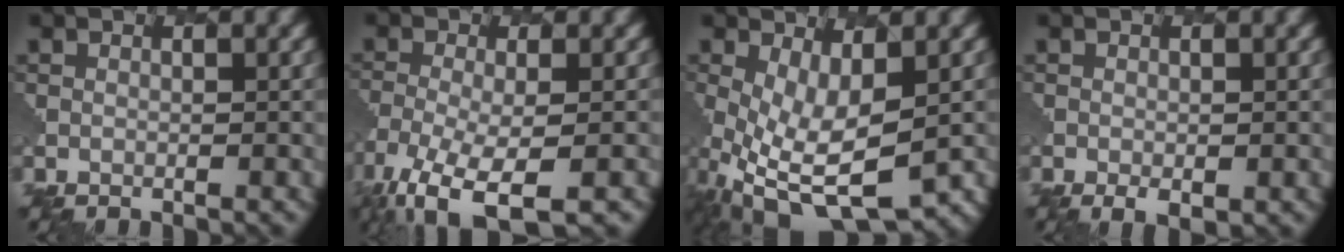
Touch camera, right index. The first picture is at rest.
{"total": 8.3, "force": [-5.4, 2.9, 5.7], "torque": [-0.124, -0.026, -0.094]}
{"total": 8.7, "force": [-2.5, 4.1, 7.3], "torque": [-0.155, -0.023, -0.030]}
{"total": 2.0, "force": [-0.8, 1.0, 1.5], "torque": [-0.022, -0.004, -0.009]}